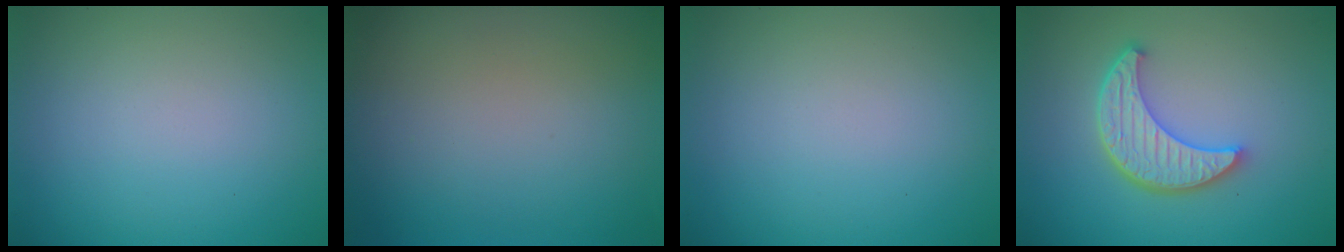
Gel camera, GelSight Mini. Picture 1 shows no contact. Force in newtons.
{"total": 0.0}
{"total": 0.0}
{"total": 5.2, "press": 4.1, "slide": 3.3}